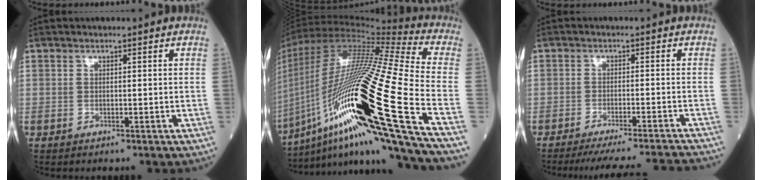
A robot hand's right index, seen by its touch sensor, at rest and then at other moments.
{"total": 36.6, "force": [-13.0, 1.1, 34.2], "torque": [-0.614, -0.046, -0.241]}
{"total": 15.7, "force": [-14.9, -1.2, 4.8], "torque": [-0.061, -0.024, -0.193]}